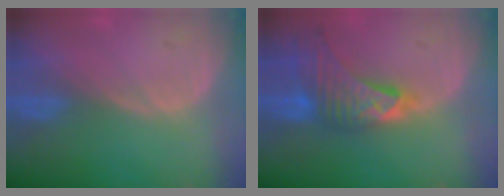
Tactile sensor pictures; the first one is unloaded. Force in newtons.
{"total": 9.2, "press": 8.2, "slide": 4.2}